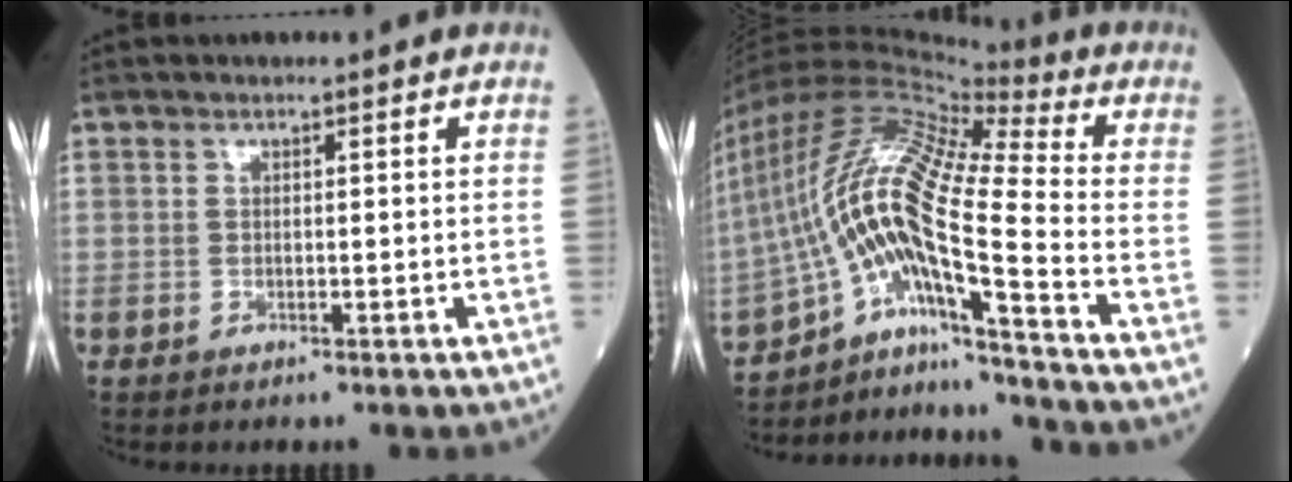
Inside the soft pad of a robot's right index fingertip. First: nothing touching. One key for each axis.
{"total": 18.0, "fx": -9.7, "fy": 0.5, "fz": 15.2, "tx": -0.326, "ty": 0.023, "tz": -0.178}